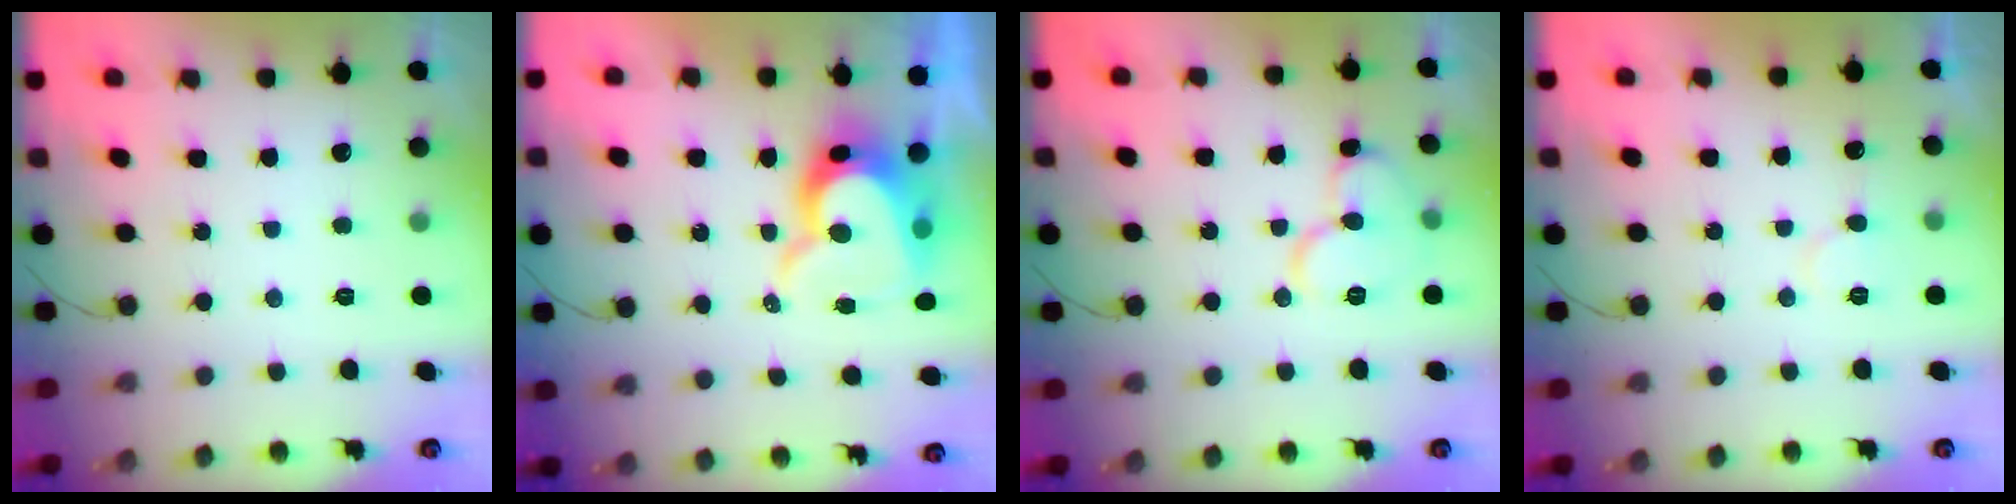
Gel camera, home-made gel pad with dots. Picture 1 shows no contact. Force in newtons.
{"total": 13.0, "press": 13.0, "slide": 1.1}
{"total": 11.4, "press": 11.3, "slide": 1.2}
{"total": 5.9, "press": 5.9, "slide": 0.7}